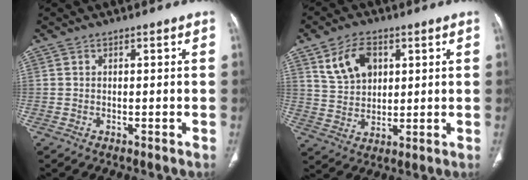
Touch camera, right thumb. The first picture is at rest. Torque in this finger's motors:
{"motor_torque": [-0.39, 0.51, -0.05, 0.07, 0.06]}